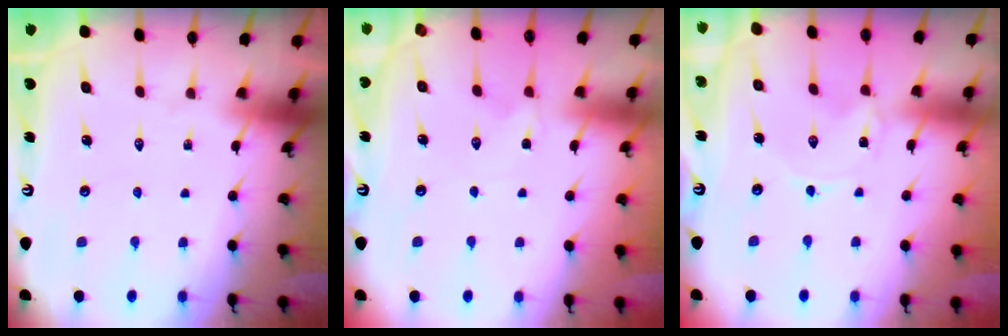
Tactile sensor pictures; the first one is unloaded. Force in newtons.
{"total": 0.6, "press": 0.5, "slide": 0.3}
{"total": 0.0}